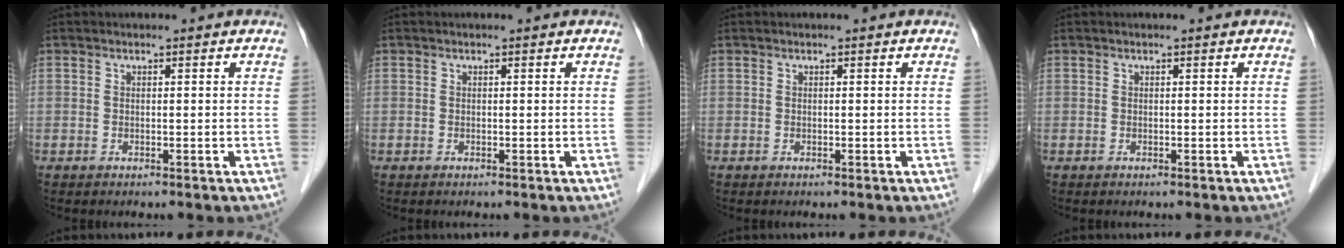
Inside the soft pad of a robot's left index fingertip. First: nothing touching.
{"total": 0.0}
{"total": 0.0}
{"total": 0.0}